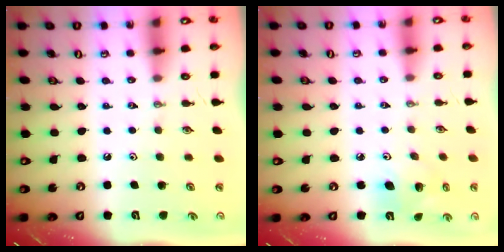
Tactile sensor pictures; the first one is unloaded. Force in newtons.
{"total": 7.4, "press": 7.2, "slide": 1.7}